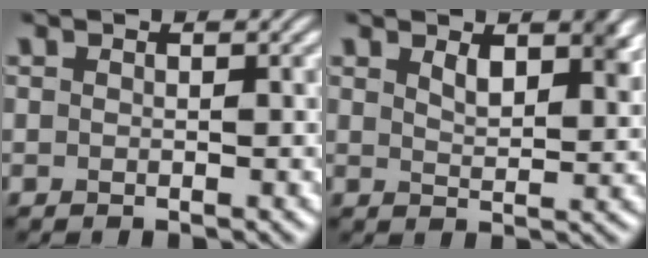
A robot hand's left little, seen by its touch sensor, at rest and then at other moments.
{"total": 3.5, "force": [2.1, 1.5, 2.5], "torque": [-0.042, -0.005, 0.036]}